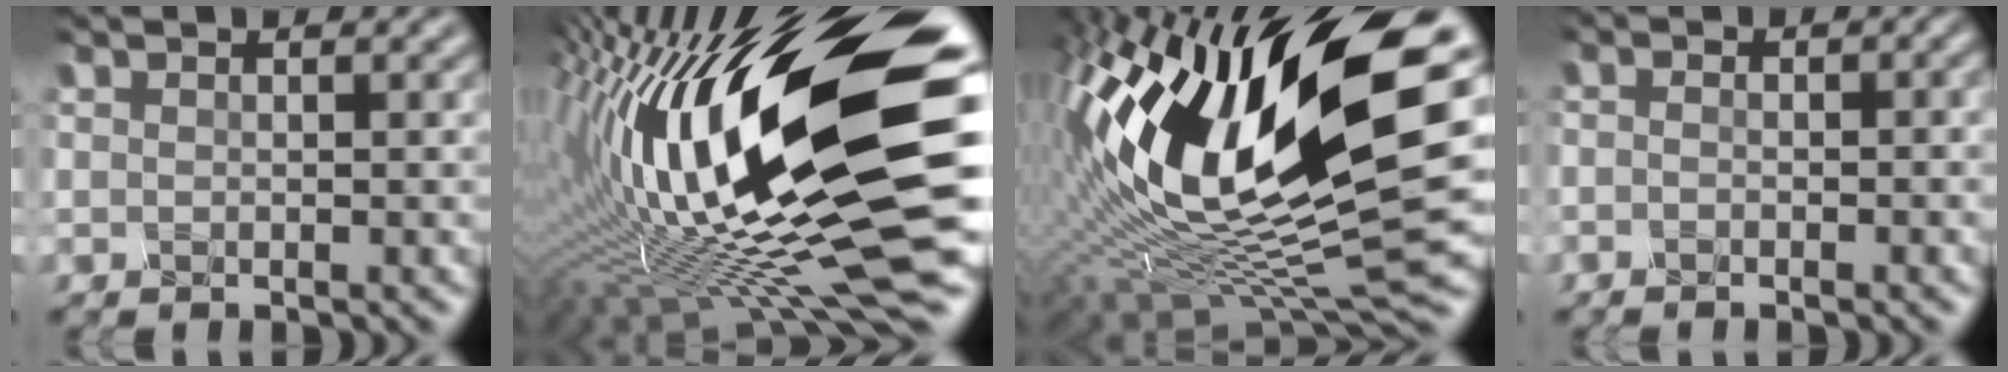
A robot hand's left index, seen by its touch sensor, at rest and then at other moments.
{"total": 20.1, "force": [-0.1, 5.1, 19.4], "torque": [-0.351, -0.018, 0.012]}
{"total": 15.2, "force": [2.1, 5.8, 13.9], "torque": [-0.284, -0.002, 0.049]}
{"total": 2.1, "force": [-1.7, 0.2, 1.2], "torque": [-0.014, 0.001, -0.016]}